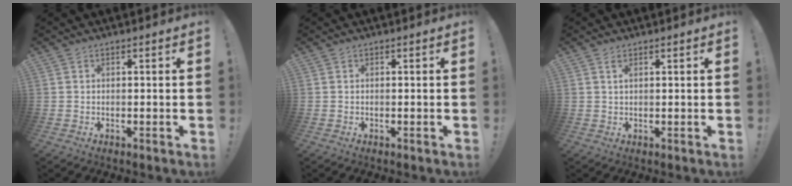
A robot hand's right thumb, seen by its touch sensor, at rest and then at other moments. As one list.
[{"total": 0.0}, {"total": 1.5, "force": [0.8, 0.4, 1.2], "torque": [-0.023, 0.001, 0.013]}]